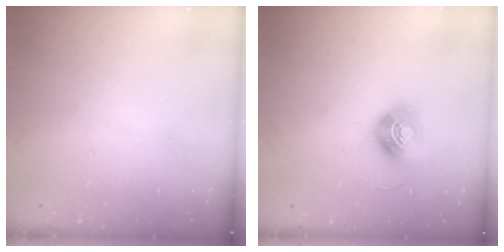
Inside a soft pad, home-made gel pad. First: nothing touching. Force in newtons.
{"total": 10.0, "press": 10.0, "slide": 0.4}